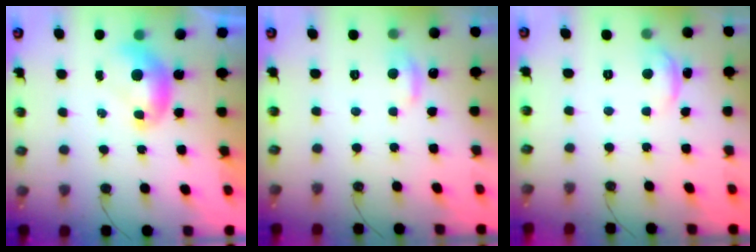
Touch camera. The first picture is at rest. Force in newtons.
{"total": 0.8, "press": 0.1, "slide": 0.8}
{"total": 0.6, "press": 0.1, "slide": 0.6}